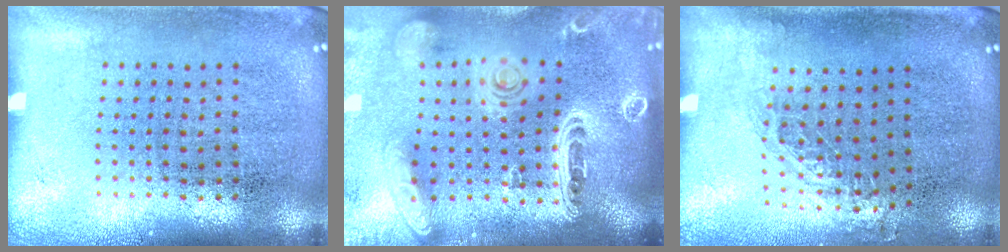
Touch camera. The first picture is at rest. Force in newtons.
{"total": 3.5, "press": 2.9, "slide": 2.1}
{"total": 0.8, "press": 0.8, "slide": 0.2}